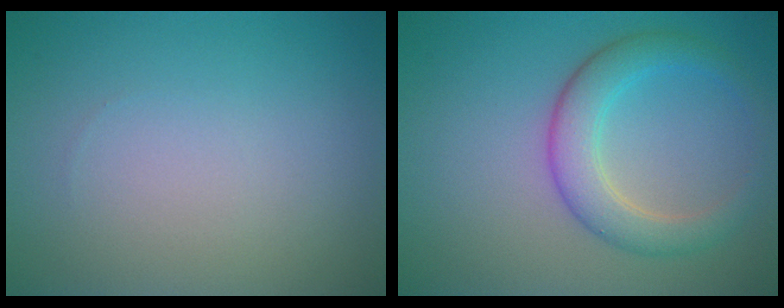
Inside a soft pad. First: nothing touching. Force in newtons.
{"total": 4.3, "press": 4.3, "slide": 0.1}